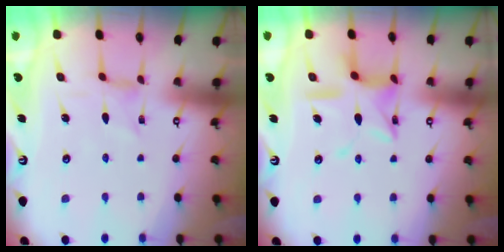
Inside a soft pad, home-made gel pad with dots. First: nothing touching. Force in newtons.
{"total": 11.6, "press": 11.6, "slide": 0.7}